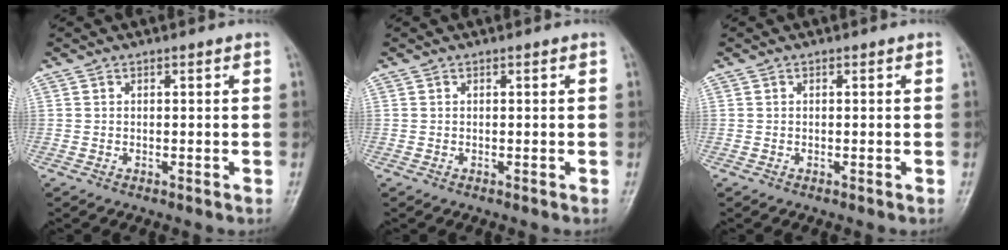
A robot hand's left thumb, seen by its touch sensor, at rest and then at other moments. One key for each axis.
{"total": 0.0}
{"total": 0.0}